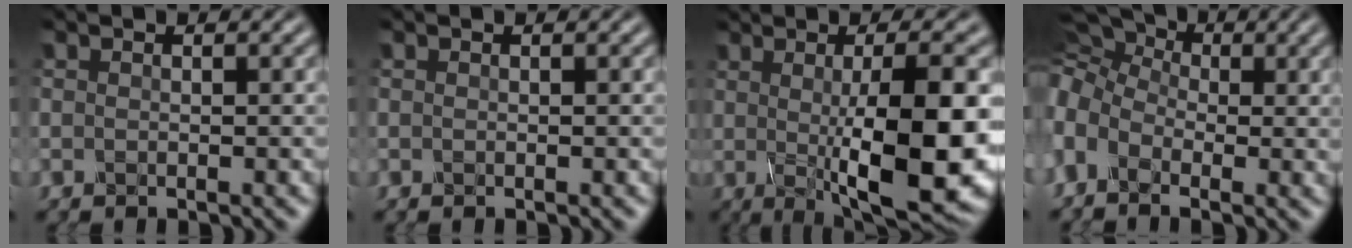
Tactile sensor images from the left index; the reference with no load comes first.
{"total": 0.0}
{"total": 13.0, "force": [-0.8, 3.7, 12.4], "torque": [-0.148, -0.006, -0.006]}
{"total": 8.8, "force": [1.2, 6.4, 5.9], "torque": [-0.128, 0.032, 0.007]}